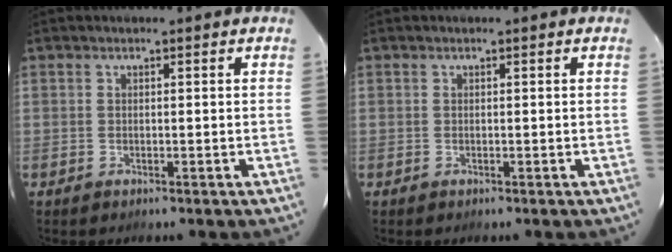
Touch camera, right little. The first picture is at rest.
{"total": 0.0}